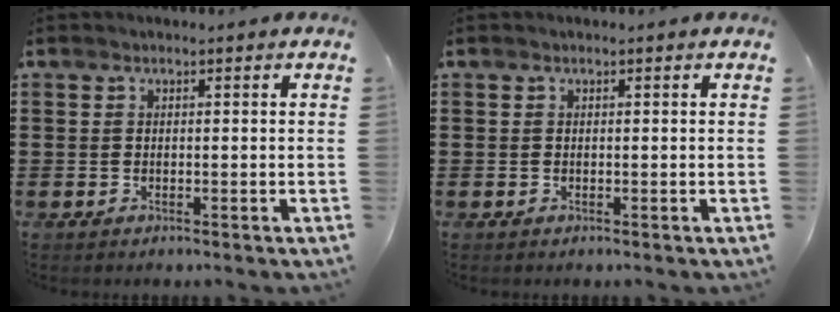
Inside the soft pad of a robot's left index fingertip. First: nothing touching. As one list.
[{"total": 0.0}]